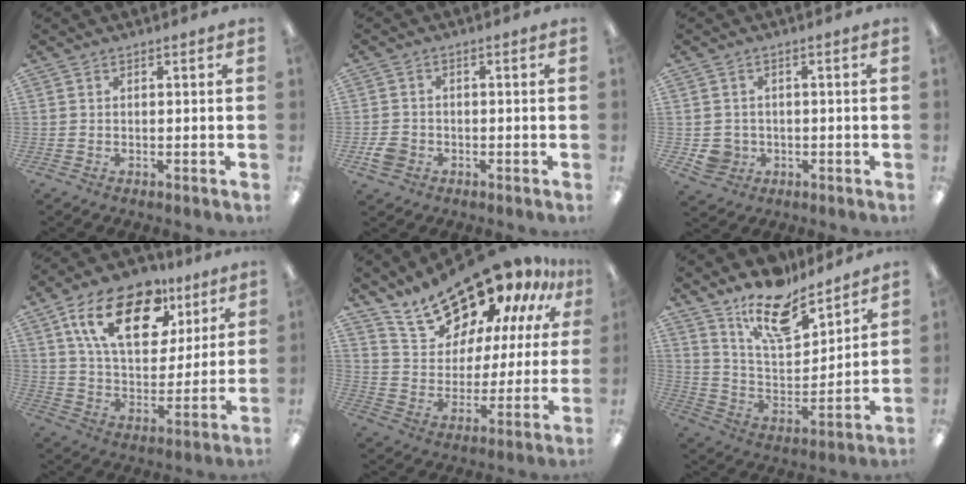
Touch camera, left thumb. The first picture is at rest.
{"total": 3.8, "force": [-1.5, 3.2, 1.5], "torque": [-0.028, 0.000, -0.031]}
{"total": 4.7, "force": [-0.7, 4.5, 0.8], "torque": [-0.020, 0.008, -0.011]}
{"total": 21.1, "force": [11.2, 11.4, 13.7], "torque": [-0.230, -0.031, 0.195]}
{"total": 20.7, "force": [17.1, 7.9, 8.7], "torque": [-0.158, -0.116, 0.299]}
{"total": 15.5, "force": [12.4, 5.8, 7.4], "torque": [-0.127, -0.084, 0.218]}